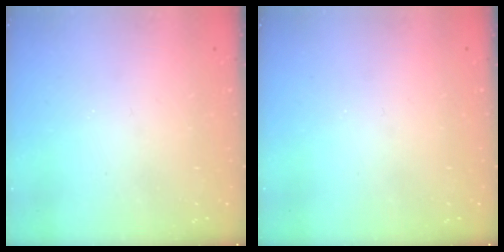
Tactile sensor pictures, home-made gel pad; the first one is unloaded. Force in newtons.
{"total": 0.0}